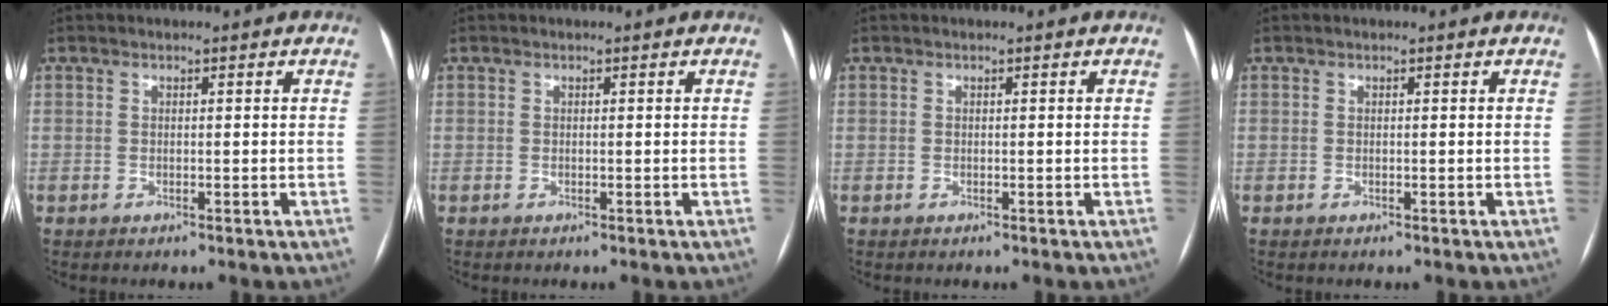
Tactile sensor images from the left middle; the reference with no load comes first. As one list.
[{"total": 0.0}, {"total": 0.0}, {"total": 0.0}]